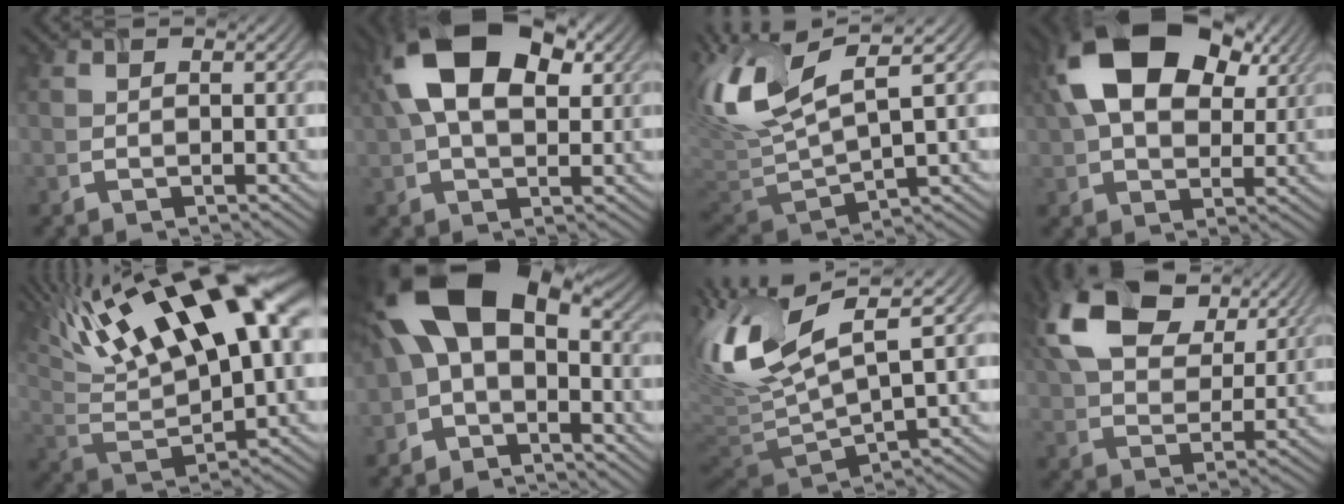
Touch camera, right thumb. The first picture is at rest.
{"total": 14.3, "force": [4.3, 8.2, 10.9], "torque": [-0.209, 0.030, 0.060]}
{"total": 11.9, "force": [3.3, 4.3, 10.6], "torque": [-0.254, 0.010, 0.063]}
{"total": 17.1, "force": [6.0, 10.5, 12.2], "torque": [-0.241, 0.028, 0.097]}
{"total": 20.6, "force": [10.2, 7.2, 16.5], "torque": [-0.310, 0.050, 0.178]}
{"total": 13.9, "force": [-0.3, 8.2, 11.1], "torque": [-0.221, -0.001, -0.016]}
{"total": 14.5, "force": [2.8, 5.4, 13.1], "torque": [-0.308, 0.009, 0.057]}
{"total": 15.4, "force": [7.5, 8.9, 10.1], "torque": [-0.221, 0.021, 0.135]}